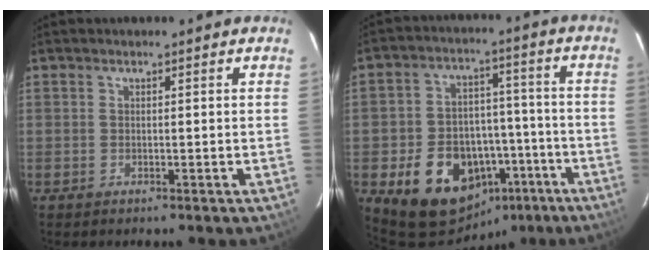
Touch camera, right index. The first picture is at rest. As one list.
[{"total": 18.9, "force": [-9.9, 13.3, 8.9], "torque": [-0.180, 0.038, -0.111]}]